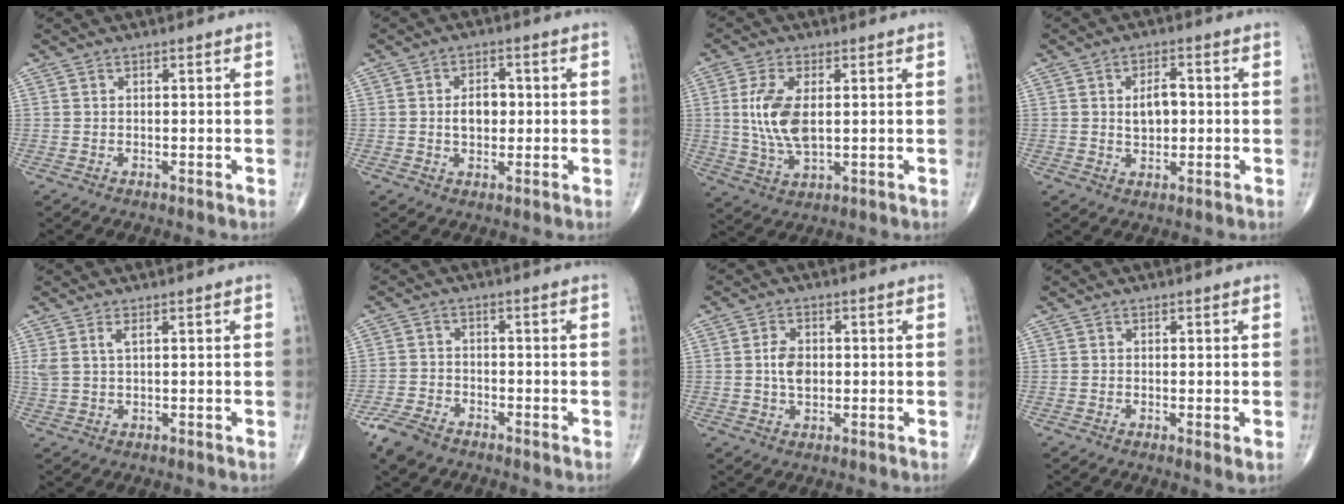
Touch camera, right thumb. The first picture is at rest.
{"total": 5.2, "force": [0.1, 3.5, 3.9], "torque": [-0.049, 0.007, 0.000]}
{"total": 9.8, "force": [1.1, 4.8, 8.4], "torque": [-0.178, -0.010, 0.027]}
{"total": 5.3, "force": [0.4, 3.2, 4.2], "torque": [-0.060, 0.006, 0.007]}
{"total": 2.6, "force": [1.1, 0.8, 2.2], "torque": [-0.059, 0.007, 0.030]}
{"total": 5.6, "force": [-4.1, 2.8, 2.5], "torque": [-0.056, 0.008, -0.080]}
{"total": 4.5, "force": [0.1, 2.9, 3.4], "torque": [-0.057, 0.003, -0.001]}
{"total": 1.4, "force": [-0.2, 0.2, 1.4], "torque": [-0.026, -0.006, -0.003]}